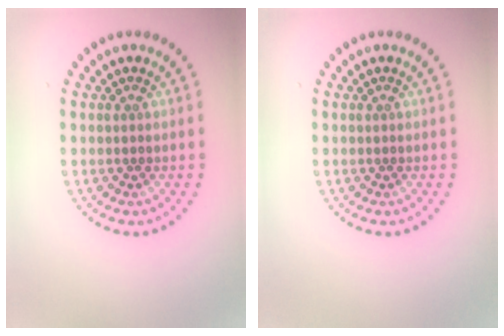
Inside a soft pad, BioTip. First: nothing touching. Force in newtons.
{"total": 0.0}